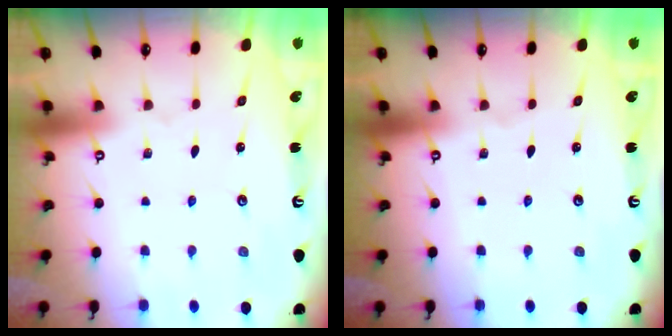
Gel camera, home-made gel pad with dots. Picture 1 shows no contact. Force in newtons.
{"total": 0.0}